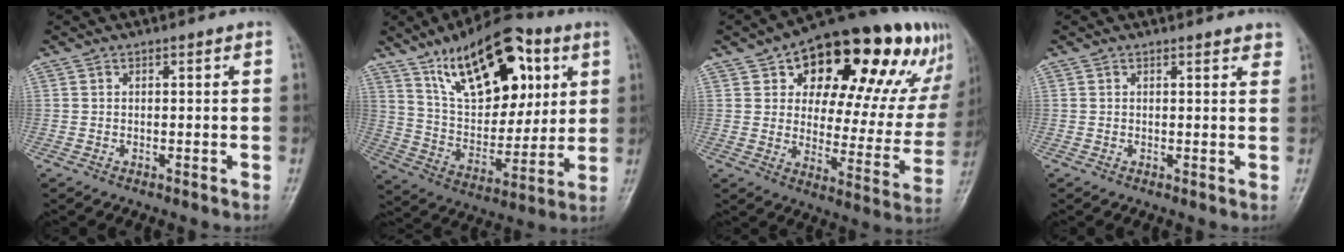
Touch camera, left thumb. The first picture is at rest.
{"total": 22.8, "force": [10.8, 11.5, 16.5], "torque": [-0.207, -0.038, 0.185]}
{"total": 28.0, "force": [15.0, 13.7, 19.2], "torque": [-0.224, -0.015, 0.209]}
{"total": 2.3, "force": [2.0, 0.9, 0.8], "torque": [0.007, -0.007, 0.015]}